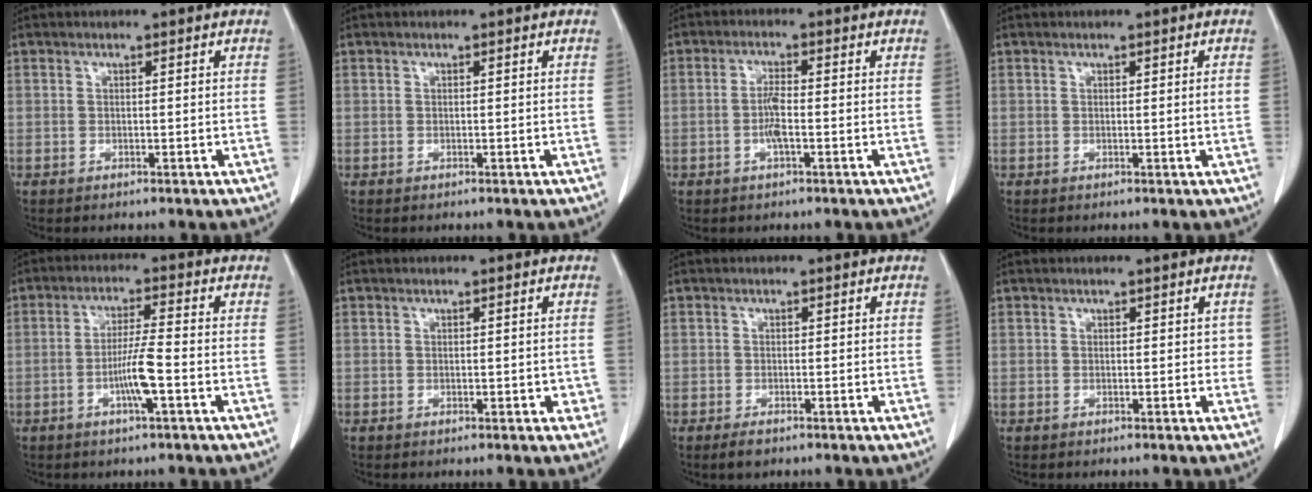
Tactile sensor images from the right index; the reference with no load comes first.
{"total": 0.0}
{"total": 3.2, "force": [-0.8, 0.4, 3.1], "torque": [-0.068, 0.001, -0.016]}
{"total": 0.9, "force": [0.1, -0.1, 0.9], "torque": [-0.012, 0.000, 0.001]}
{"total": 5.7, "force": [-1.9, -0.3, 5.3], "torque": [-0.109, -0.002, -0.033]}
{"total": 1.5, "force": [-0.2, 0.8, 1.2], "torque": [-0.013, 0.003, 0.001]}
{"total": 1.6, "force": [-1.0, 1.0, 0.8], "torque": [-0.016, -0.001, -0.014]}
{"total": 1.2, "force": [0.3, 1.0, 0.6], "torque": [0.003, 0.009, 0.002]}